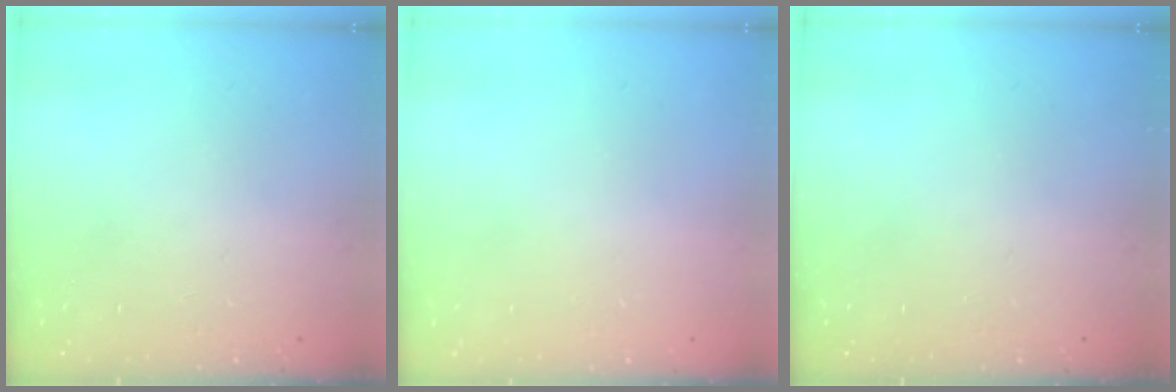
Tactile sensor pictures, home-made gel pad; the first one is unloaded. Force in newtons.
{"total": 0.6, "press": 0.5, "slide": 0.2}
{"total": 0.0}